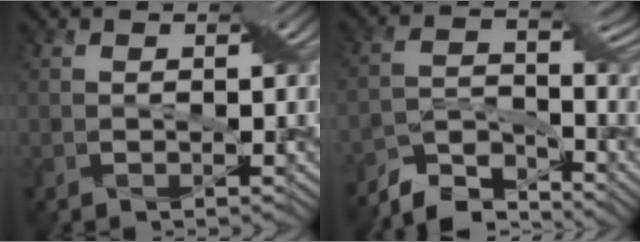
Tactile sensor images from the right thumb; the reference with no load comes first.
{"total": 6.5, "force": [-5.7, 2.1, 2.3], "torque": [-0.063, -0.010, -0.108]}